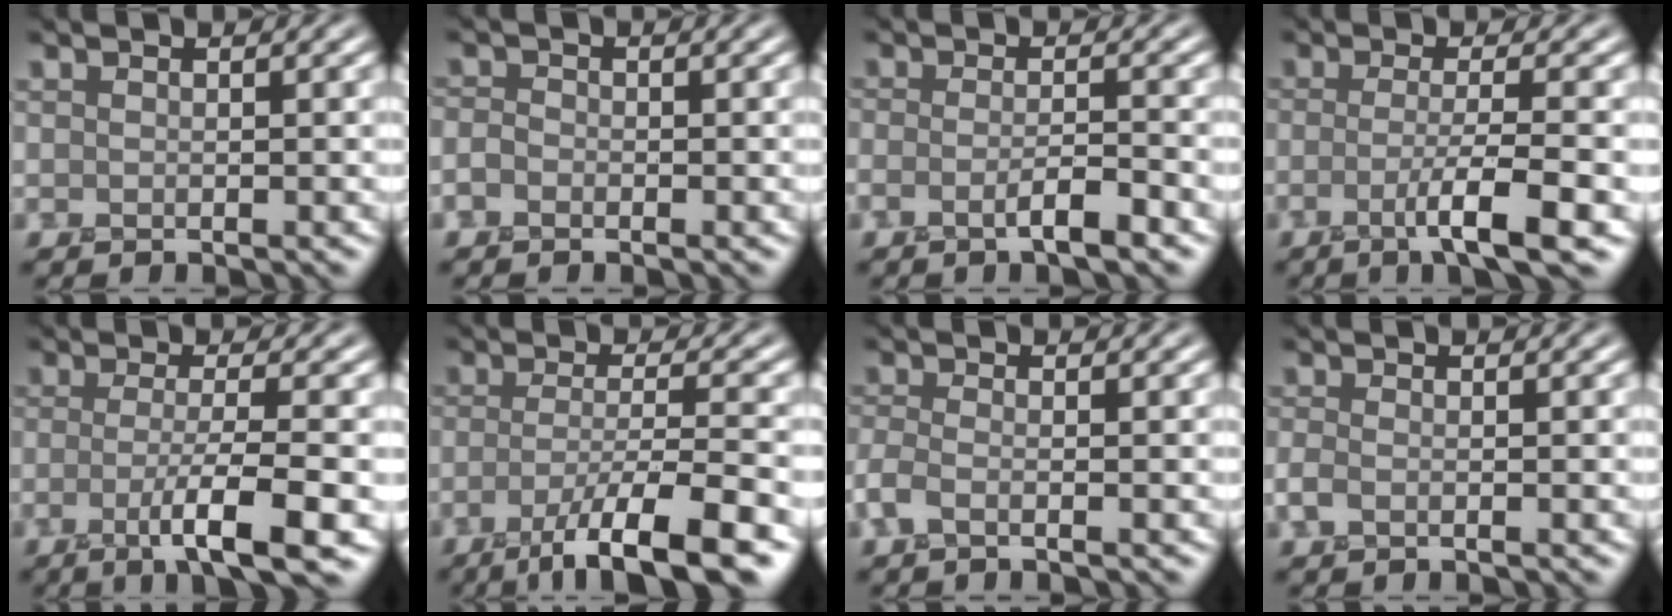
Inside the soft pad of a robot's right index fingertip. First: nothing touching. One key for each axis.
{"total": 1.2, "fx": -0.7, "fy": 0.8, "fz": 0.5, "tx": -0.009, "ty": 0.000, "tz": -0.018}
{"total": 3.0, "fx": -1.5, "fy": 0.6, "fz": 2.5, "tx": -0.043, "ty": 0.002, "tz": -0.035}
{"total": 5.0, "fx": -1.9, "fy": 0.6, "fz": 4.5, "tx": -0.075, "ty": -0.002, "tz": -0.044}
{"total": 5.8, "fx": -2.1, "fy": 0.9, "fz": 5.4, "tx": -0.088, "ty": -0.005, "tz": -0.043}
{"total": 8.4, "fx": -4.7, "fy": 1.7, "fz": 6.7, "tx": -0.102, "ty": -0.005, "tz": -0.085}
{"total": 2.0, "fx": -1.1, "fy": 0.7, "fz": 1.5, "tx": -0.039, "ty": -0.003, "tz": -0.032}
{"total": 1.3, "fx": -0.6, "fy": 0.6, "fz": 1.0, "tx": -0.025, "ty": -0.002, "tz": -0.017}